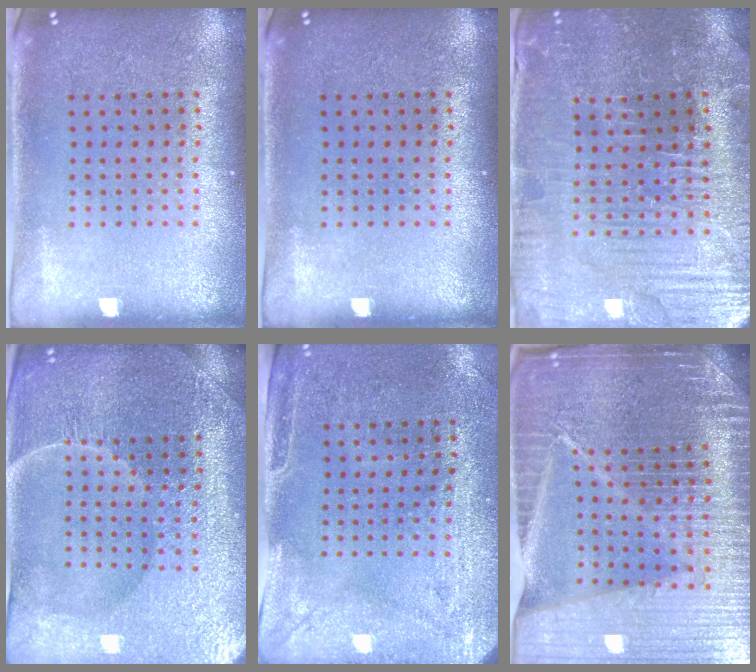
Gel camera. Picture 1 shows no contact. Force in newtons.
{"total": 0.0}
{"total": 3.7, "press": 3.7, "slide": 0.5}
{"total": 5.0, "press": 4.8, "slide": 1.5}
{"total": 3.0, "press": 2.4, "slide": 1.7}
{"total": 6.7, "press": 5.8, "slide": 3.4}